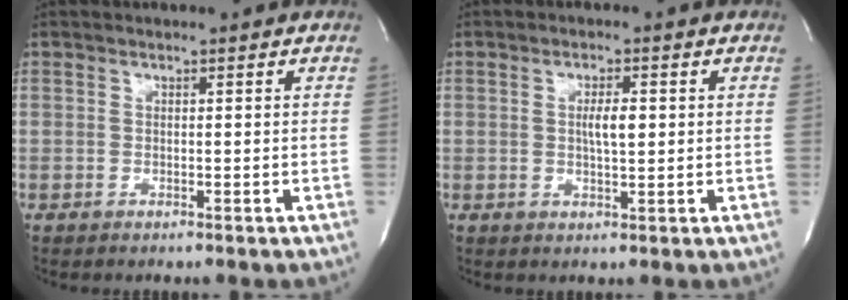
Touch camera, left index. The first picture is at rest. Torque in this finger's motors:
{"motor_torque": [0.69, -0.17, 0.18, 0.03]}